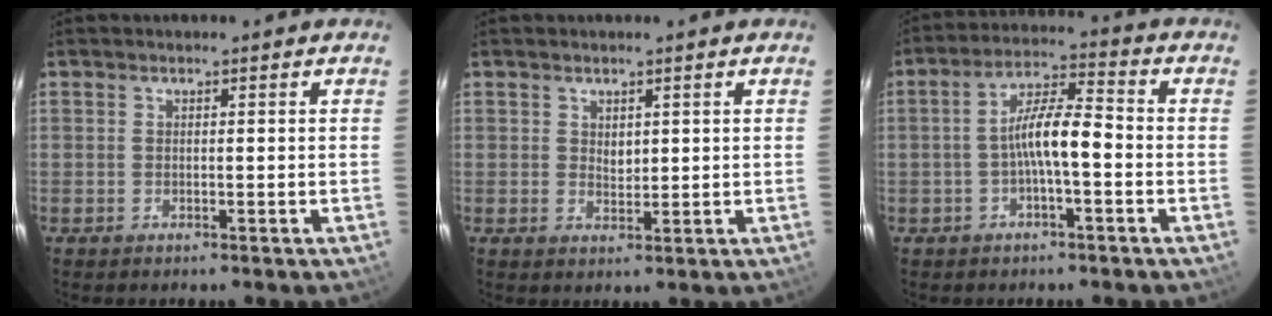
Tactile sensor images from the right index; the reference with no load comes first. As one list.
[{"total": 2.1, "force": [0.9, 1.5, 1.2], "torque": [-0.017, 0.001, 0.017]}, {"total": 7.5, "force": [-1.9, 1.5, 7.1], "torque": [-0.139, 0.018, -0.033]}]